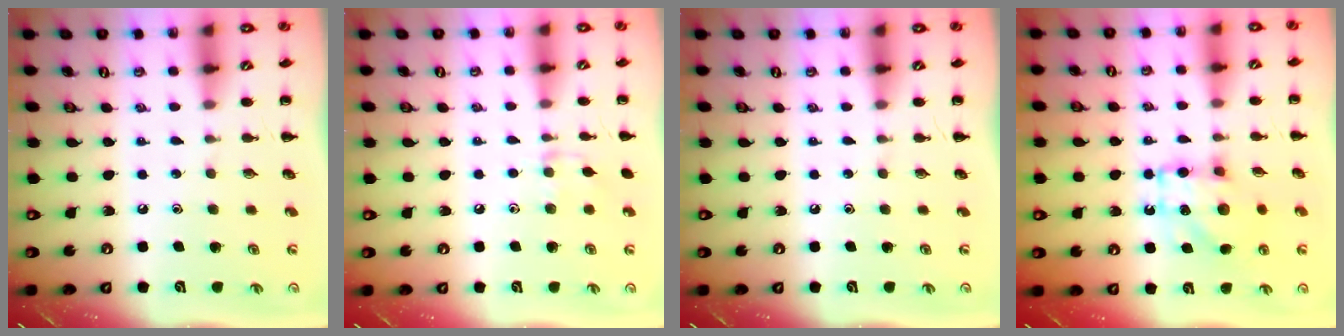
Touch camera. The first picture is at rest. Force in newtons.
{"total": 6.0, "press": 5.8, "slide": 1.7}
{"total": 0.0}
{"total": 10.7, "press": 10.6, "slide": 1.2}